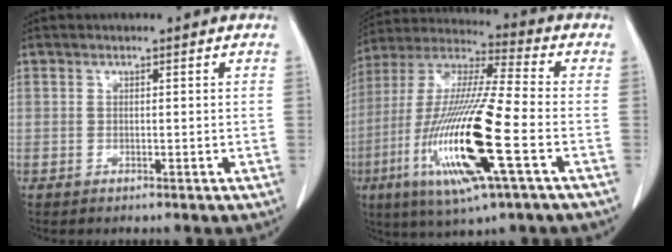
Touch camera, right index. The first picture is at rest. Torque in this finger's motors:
{"motor_torque": [2.14, 0.00, 1.05, 0.21]}